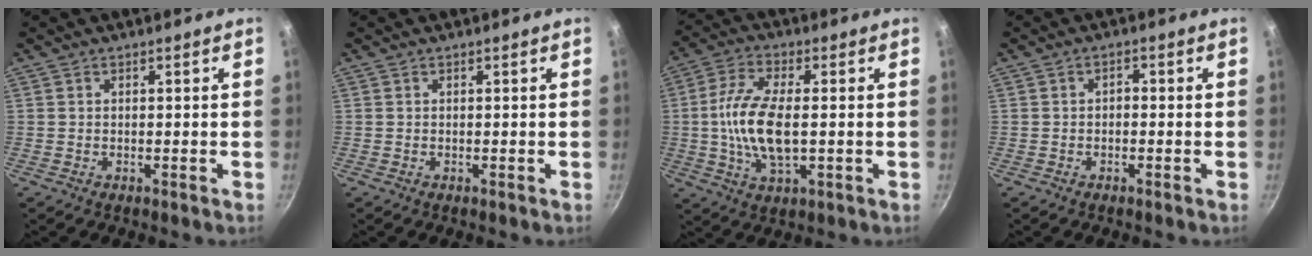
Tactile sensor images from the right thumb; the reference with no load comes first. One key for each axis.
{"total": 0.0}
{"total": 11.9, "fx": -0.4, "fy": 5.1, "fz": 10.7, "tx": -0.220, "ty": 0.007, "tz": -0.015}
{"total": 1.5, "fx": -0.4, "fy": 0.9, "fz": 1.0, "tx": -0.015, "ty": 0.012, "tz": -0.008}